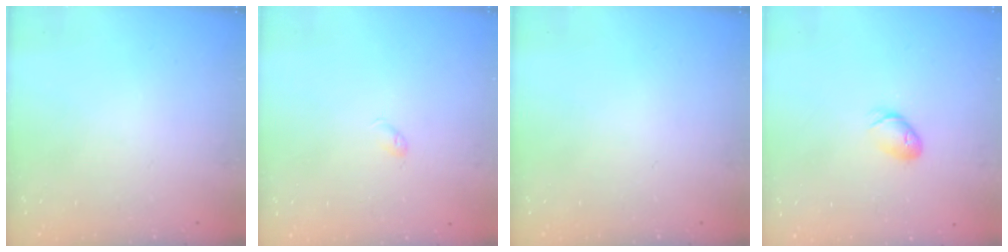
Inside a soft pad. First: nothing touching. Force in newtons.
{"total": 3.3, "press": 3.2, "slide": 0.6}
{"total": 0.0}
{"total": 6.2, "press": 6.1, "slide": 1.1}